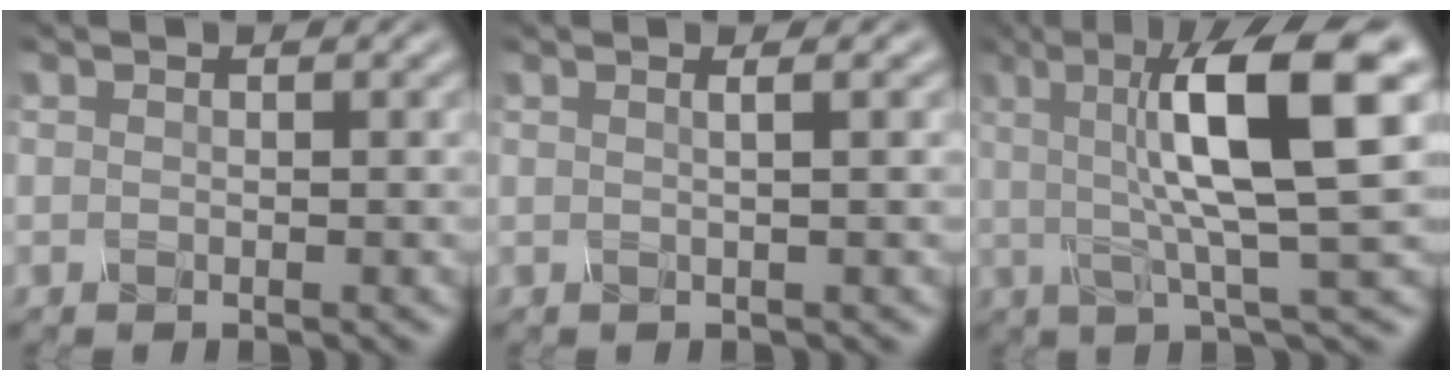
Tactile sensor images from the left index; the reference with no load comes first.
{"total": 2.6, "force": [1.0, 1.2, 2.1], "torque": [-0.010, 0.013, -0.019]}
{"total": 10.8, "force": [2.4, 2.2, 10.3], "torque": [-0.143, 0.005, 0.039]}